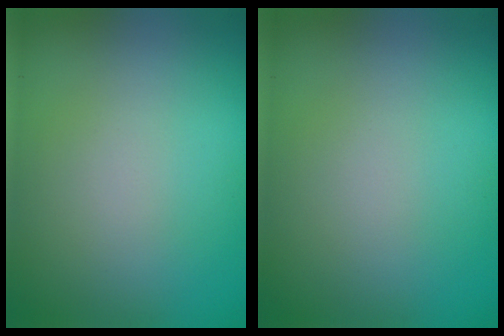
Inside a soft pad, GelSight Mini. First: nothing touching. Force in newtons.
{"total": 0.0}